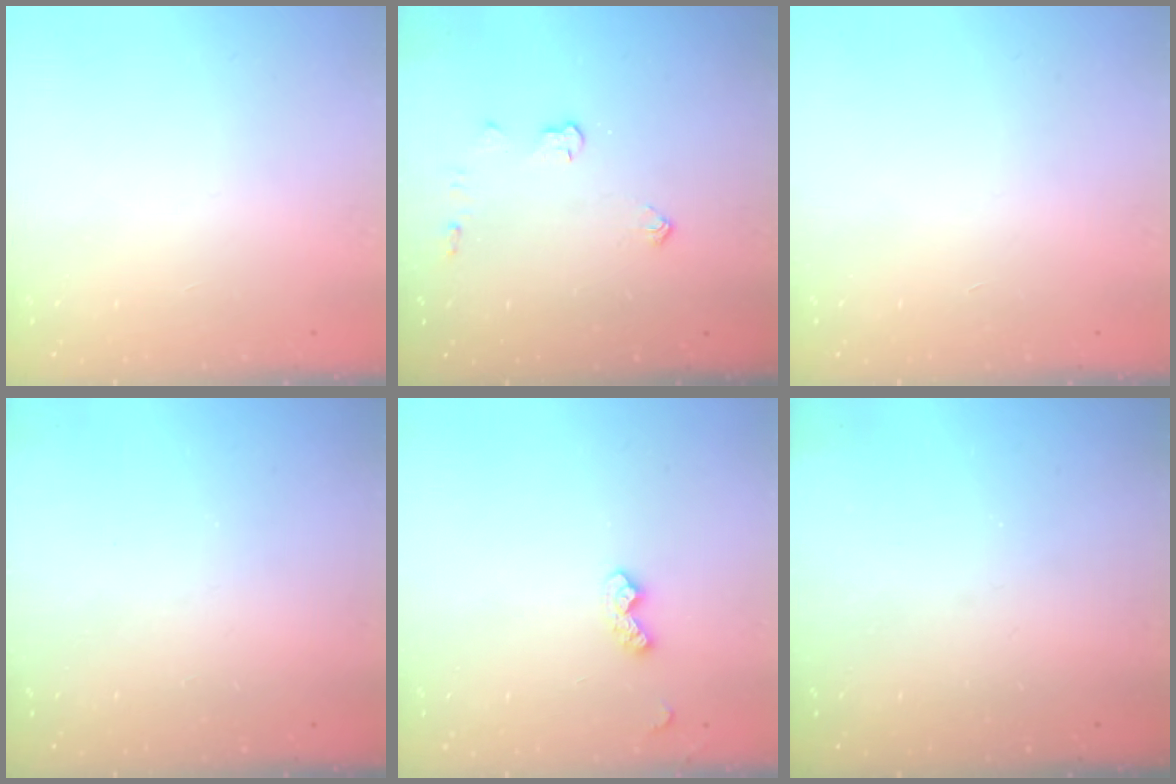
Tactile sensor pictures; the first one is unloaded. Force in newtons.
{"total": 4.4, "press": 4.4, "slide": 0.7}
{"total": 0.0}
{"total": 0.0}
{"total": 7.7, "press": 7.6, "slide": 0.8}
{"total": 0.0}